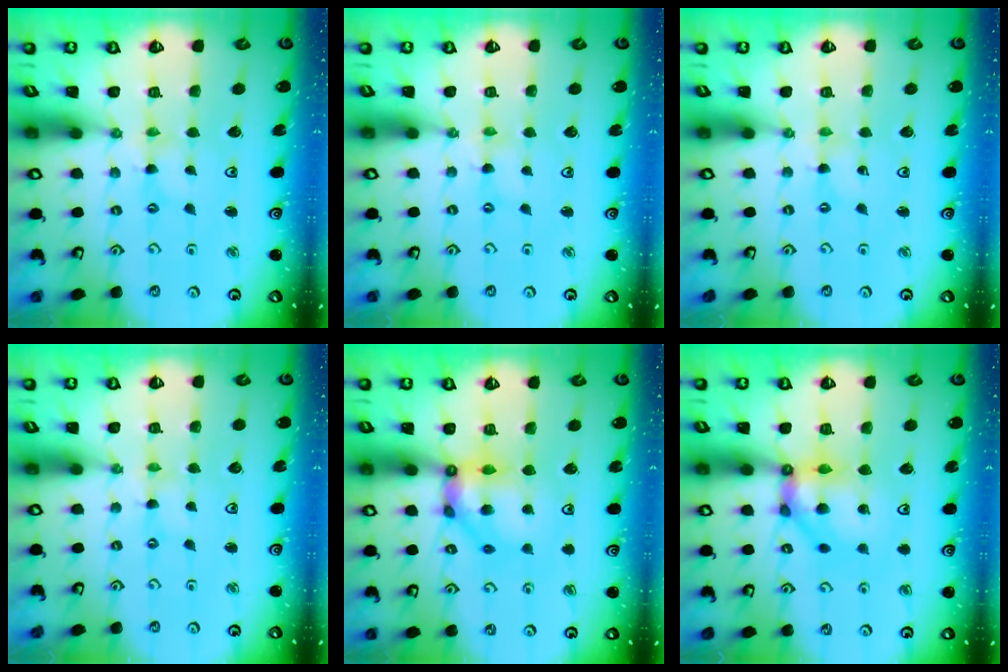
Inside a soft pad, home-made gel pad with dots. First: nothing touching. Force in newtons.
{"total": 0.9, "press": 0.9, "slide": 0.2}
{"total": 0.0}
{"total": 0.0}
{"total": 10.6, "press": 10.5, "slide": 0.9}
{"total": 10.9, "press": 10.7, "slide": 2.0}